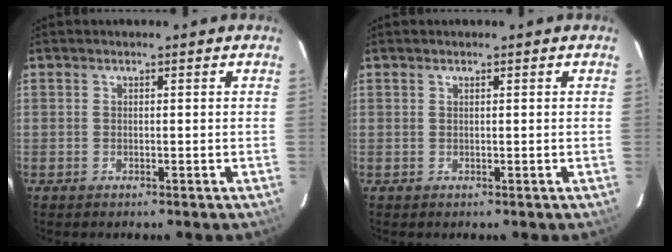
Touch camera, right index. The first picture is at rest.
{"total": 0.0}